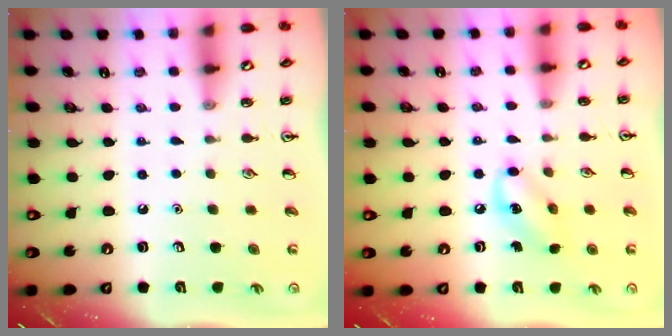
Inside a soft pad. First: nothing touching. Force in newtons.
{"total": 6.8, "press": 6.8, "slide": 0.7}